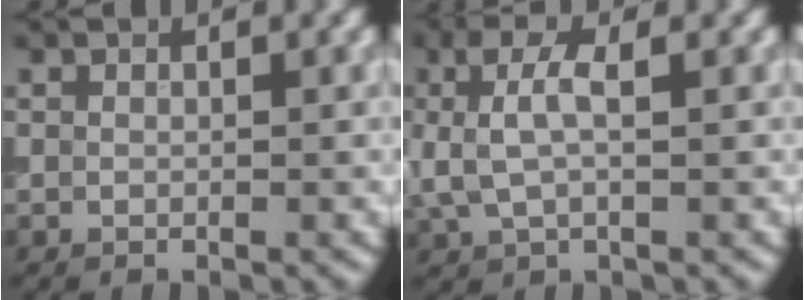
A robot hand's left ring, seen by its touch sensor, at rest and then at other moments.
{"total": 3.5, "force": [0.5, 1.5, 3.1], "torque": [-0.067, 0.005, 0.008]}